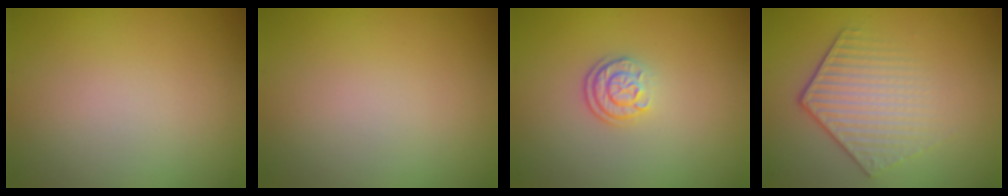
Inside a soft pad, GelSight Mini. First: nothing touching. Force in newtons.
{"total": 0.0}
{"total": 2.2, "press": 1.8, "slide": 1.3}
{"total": 4.0, "press": 2.9, "slide": 2.7}